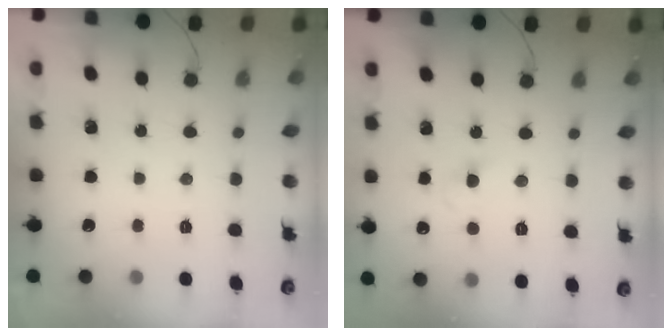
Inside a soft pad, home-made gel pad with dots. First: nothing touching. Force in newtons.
{"total": 2.2, "press": 2.0, "slide": 0.9}